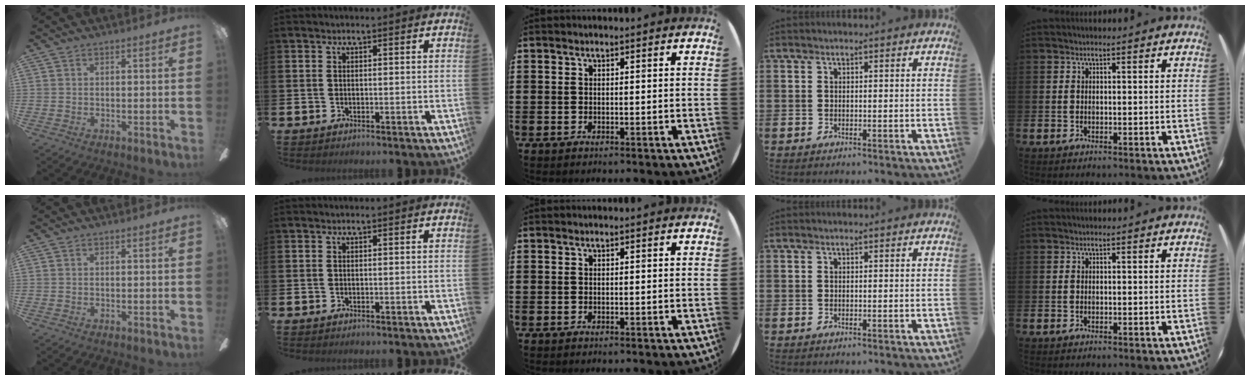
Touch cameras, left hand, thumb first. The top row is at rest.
{}